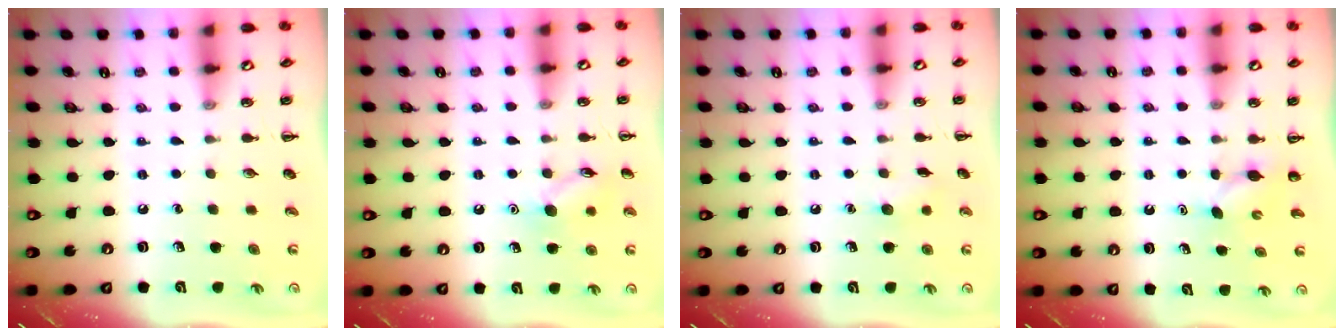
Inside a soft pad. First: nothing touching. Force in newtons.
{"total": 8.7, "press": 8.7, "slide": 0.5}
{"total": 5.8, "press": 5.7, "slide": 1.1}
{"total": 3.2, "press": 3.1, "slide": 0.8}